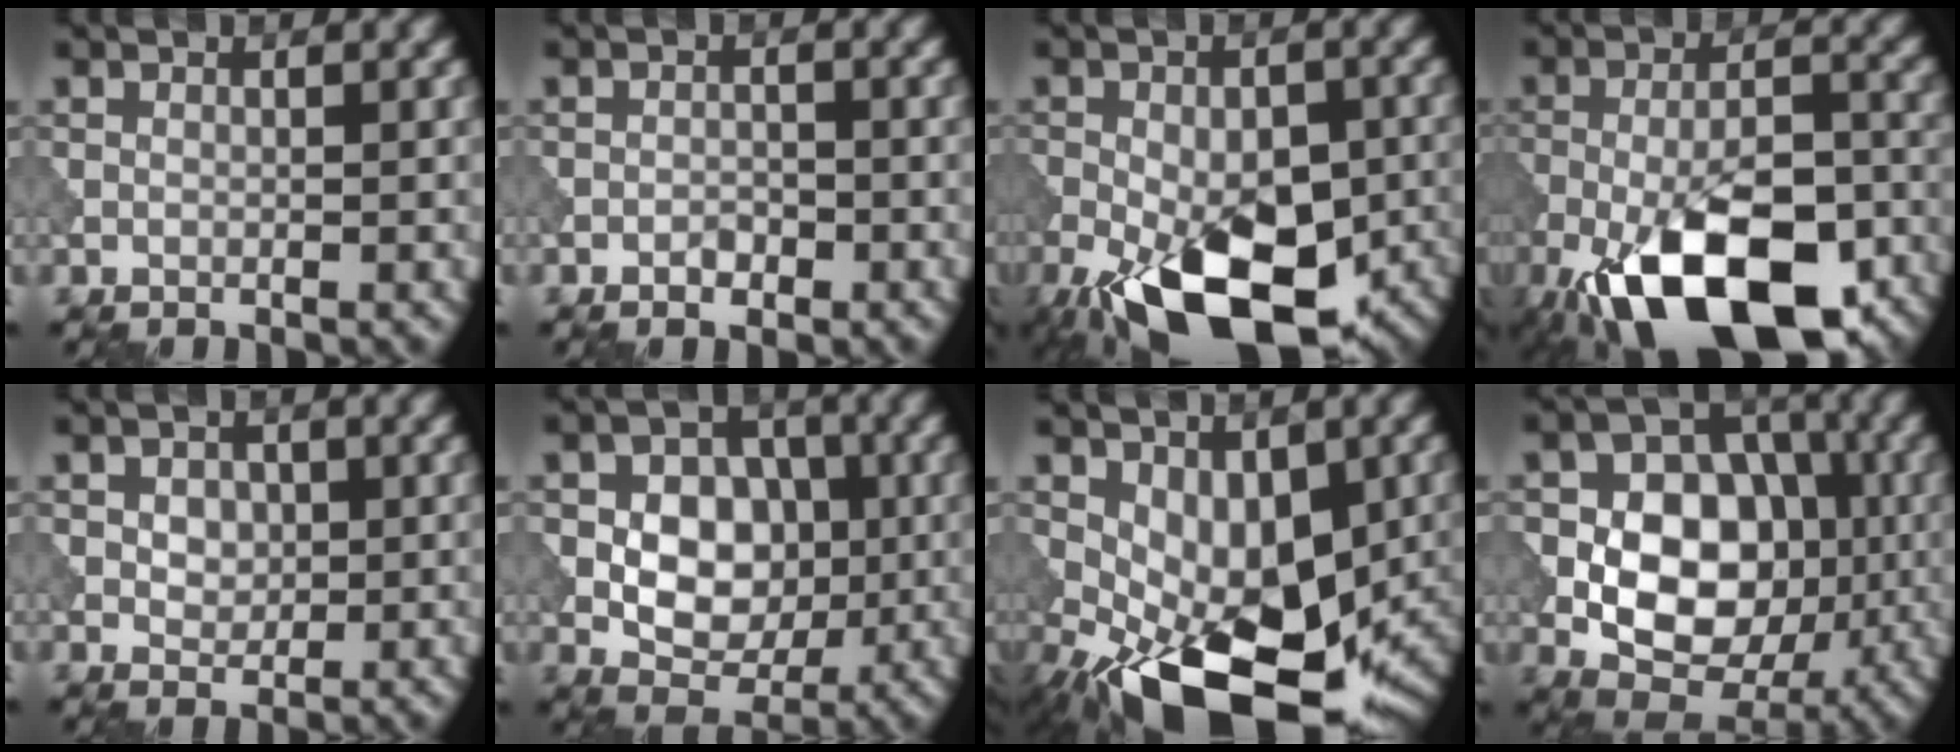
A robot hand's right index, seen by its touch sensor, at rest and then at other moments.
{"total": 1.3, "force": [-0.8, 0.7, 0.7], "torque": [-0.010, 0.002, -0.016]}
{"total": 15.7, "force": [-7.2, 8.1, 11.4], "torque": [-0.191, -0.040, -0.108]}
{"total": 16.2, "force": [-9.0, 6.8, 11.7], "torque": [-0.199, -0.021, -0.149]}
{"total": 2.2, "force": [0.4, 1.7, 1.4], "torque": [-0.025, 0.002, 0.003]}
{"total": 7.2, "force": [-0.1, 5.3, 4.8], "torque": [-0.064, 0.009, -0.009]}
{"total": 12.4, "force": [-3.5, 6.8, 9.8], "torque": [-0.151, -0.024, -0.050]}
{"total": 9.9, "force": [-1.2, 7.0, 6.8], "torque": [-0.100, 0.013, -0.030]}